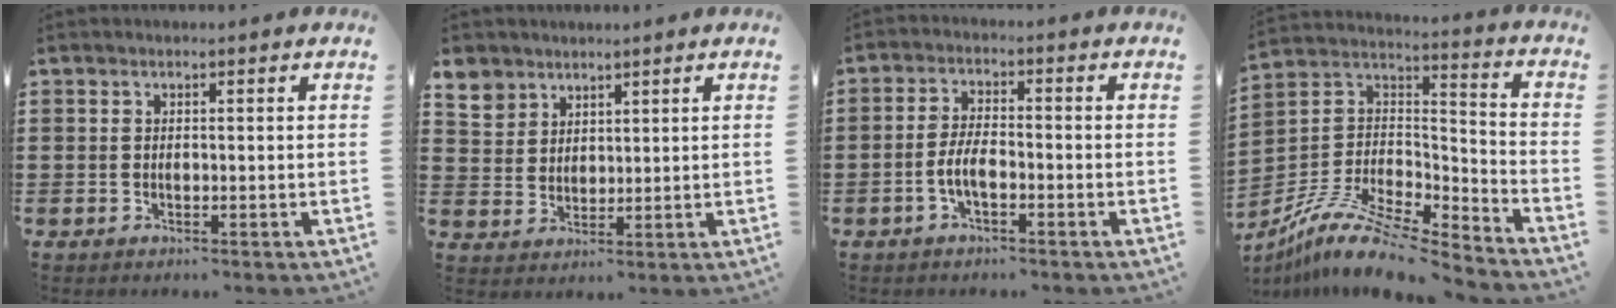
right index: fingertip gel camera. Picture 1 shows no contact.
{"total": 4.9, "force": [3.5, 3.4, 0.3], "torque": [-0.028, 0.007, 0.068]}
{"total": 4.3, "force": [-1.8, 1.4, 3.6], "torque": [-0.091, -0.004, -0.041]}
{"total": 11.1, "force": [-9.1, 2.7, 5.8], "torque": [-0.119, 0.017, -0.182]}